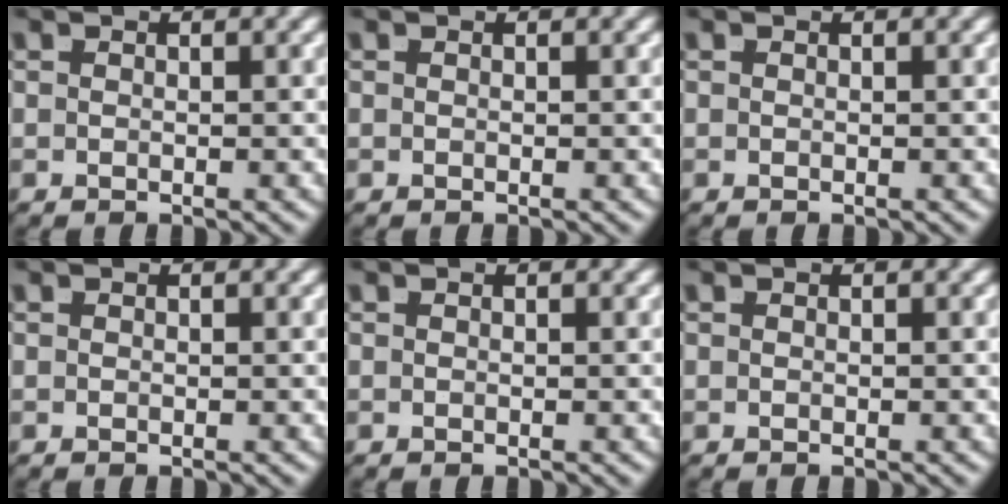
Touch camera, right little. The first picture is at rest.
{"total": 0.0}
{"total": 0.0}
{"total": 0.0}
{"total": 0.0}
{"total": 0.0}